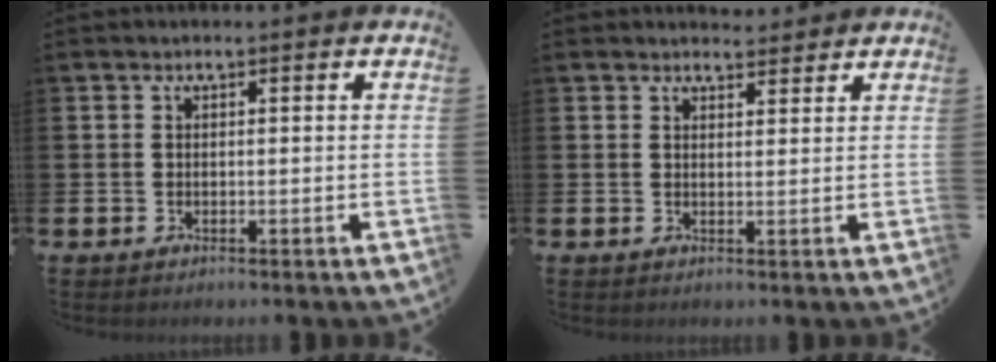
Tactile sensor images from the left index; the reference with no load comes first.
{"total": 2.7, "force": [2.6, 0.5, -0.2], "torque": [0.008, -0.016, 0.046]}